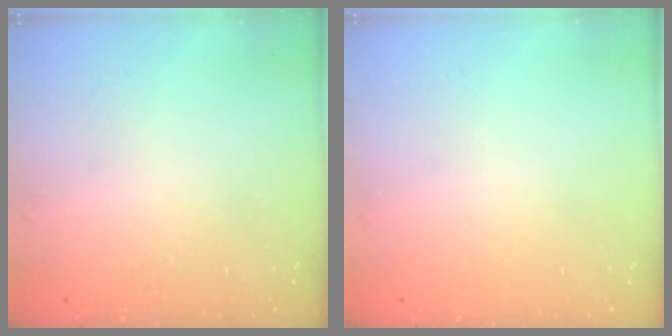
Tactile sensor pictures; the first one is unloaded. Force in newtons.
{"total": 0.0}